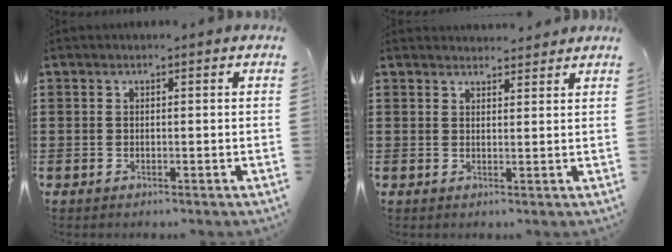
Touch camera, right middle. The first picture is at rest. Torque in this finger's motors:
{"motor_torque": [-0.30, -0.16, 0.07, -0.03]}